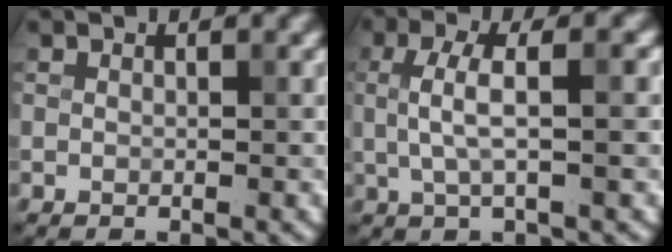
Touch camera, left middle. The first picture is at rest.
{"total": 3.9, "force": [0.4, 0.9, 3.8], "torque": [-0.074, 0.007, 0.007]}